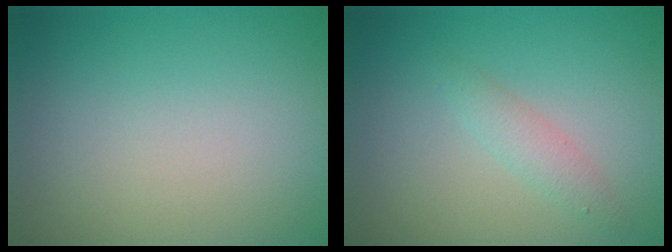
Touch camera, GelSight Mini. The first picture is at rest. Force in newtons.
{"total": 1.5, "press": 1.5, "slide": 0.0}